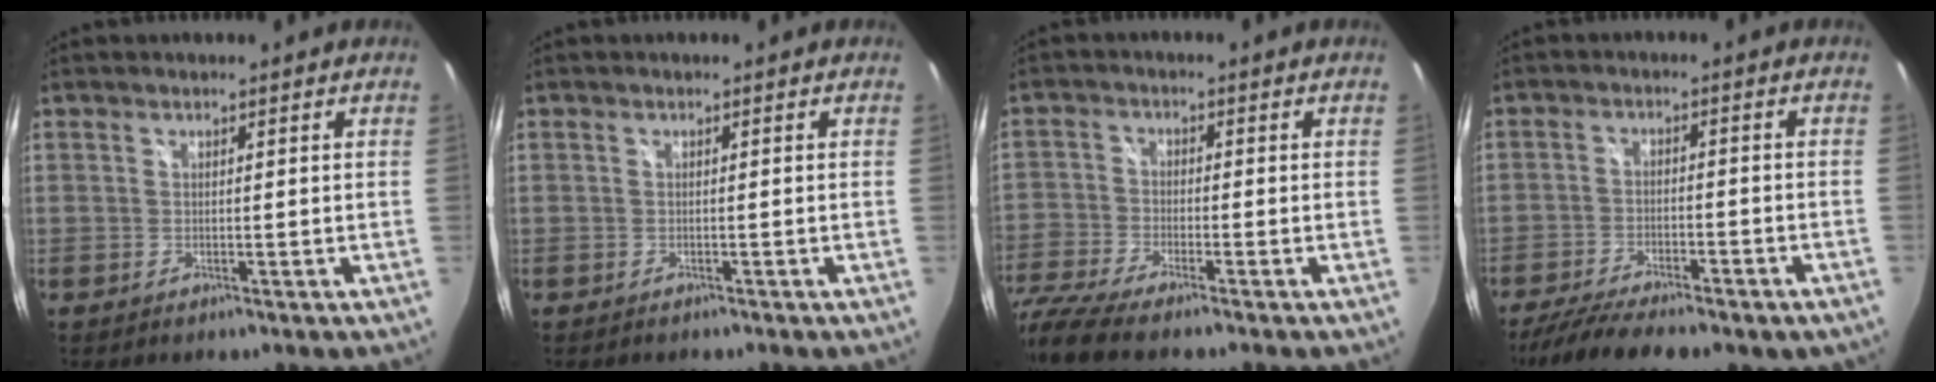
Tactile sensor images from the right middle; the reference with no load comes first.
{"total": 0.6, "force": [-0.6, 0.3, 0.1], "torque": [-0.004, -0.002, -0.009]}
{"total": 11.0, "force": [-9.5, 1.8, 5.2], "torque": [-0.136, -0.029, -0.195]}
{"total": 16.3, "force": [-12.6, 5.0, 9.1], "torque": [-0.181, -0.044, -0.186]}